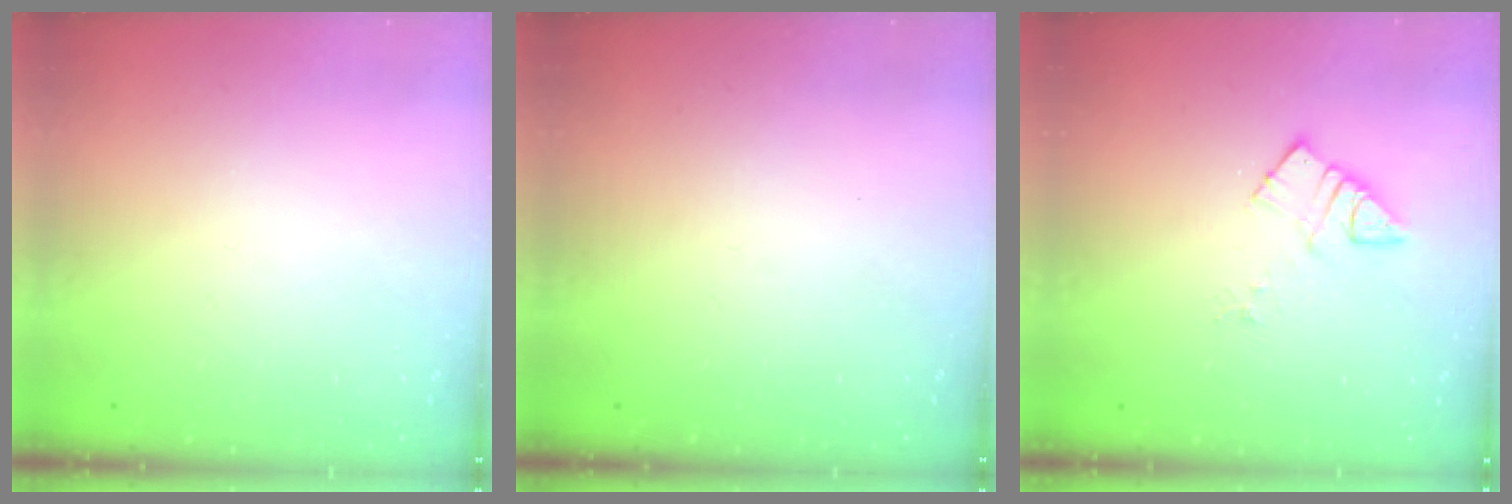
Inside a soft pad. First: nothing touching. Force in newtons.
{"total": 0.0}
{"total": 5.8, "press": 5.8, "slide": 0.3}